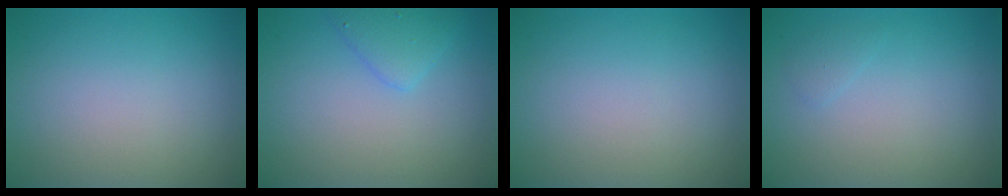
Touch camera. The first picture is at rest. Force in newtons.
{"total": 2.1, "press": 2.1, "slide": 0.1}
{"total": 0.0}
{"total": 0.7, "press": 0.7, "slide": 0.0}